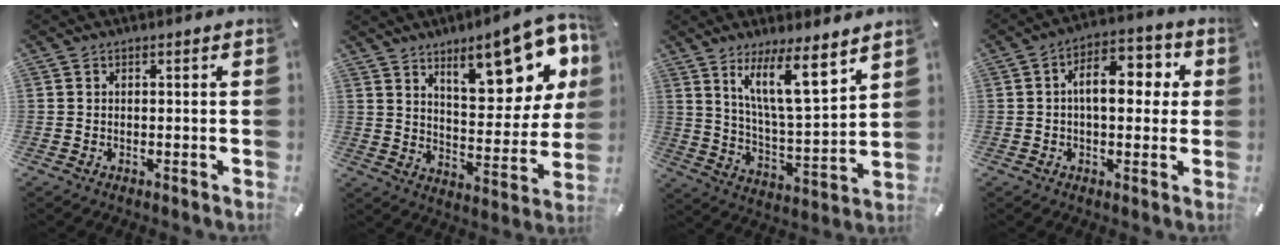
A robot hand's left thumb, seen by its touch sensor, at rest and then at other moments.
{"total": 19.2, "force": [11.1, 7.8, 13.6], "torque": [-0.170, -0.073, 0.178]}
{"total": 14.3, "force": [9.6, 3.5, 10.0], "torque": [-0.186, -0.051, 0.165]}
{"total": 10.8, "force": [1.2, 6.2, 8.7], "torque": [-0.116, 0.003, 0.015]}